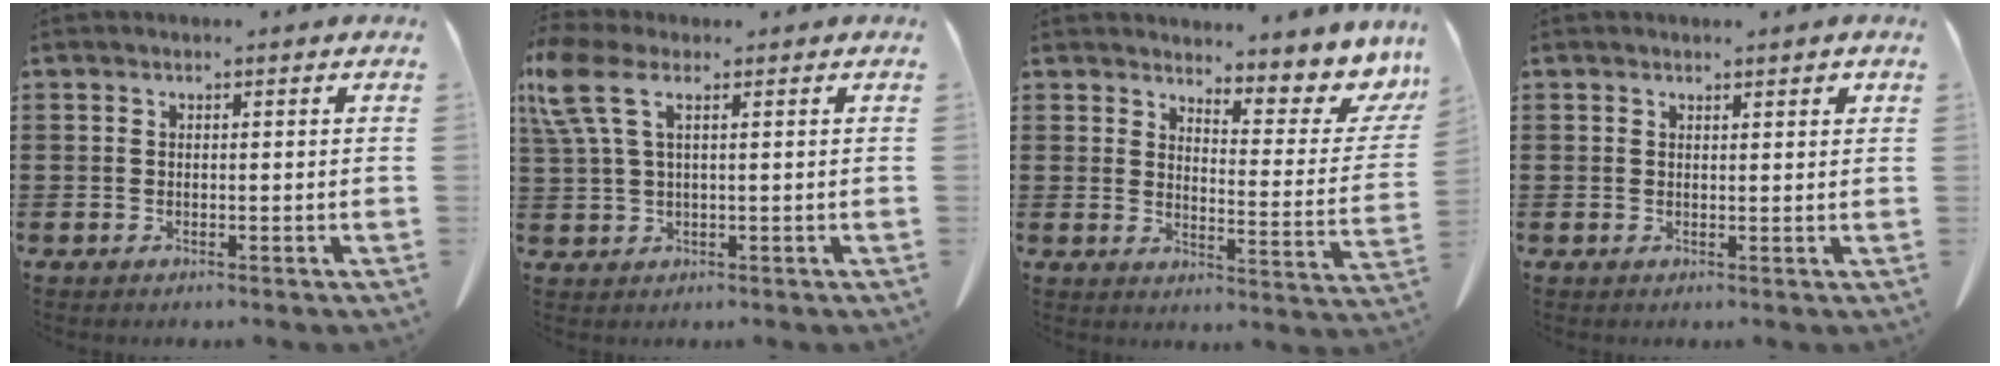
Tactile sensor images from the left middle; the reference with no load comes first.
{"total": 5.1, "force": [2.0, 2.0, 4.2], "torque": [-0.121, -0.005, 0.027]}
{"total": 6.6, "force": [6.0, 1.2, 2.6], "torque": [-0.045, -0.051, 0.098]}
{"total": 1.2, "force": [1.1, 0.1, 0.4], "torque": [-0.009, 0.000, 0.020]}